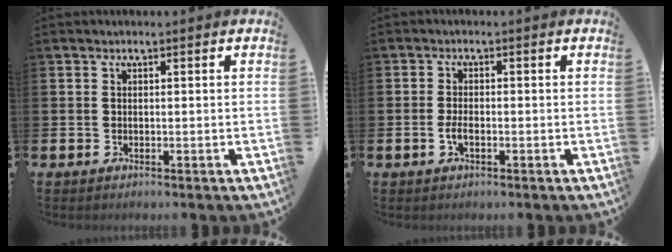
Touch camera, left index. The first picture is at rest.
{"total": 1.9, "force": [-0.6, 0.8, 1.6], "torque": [-0.038, 0.004, -0.011]}